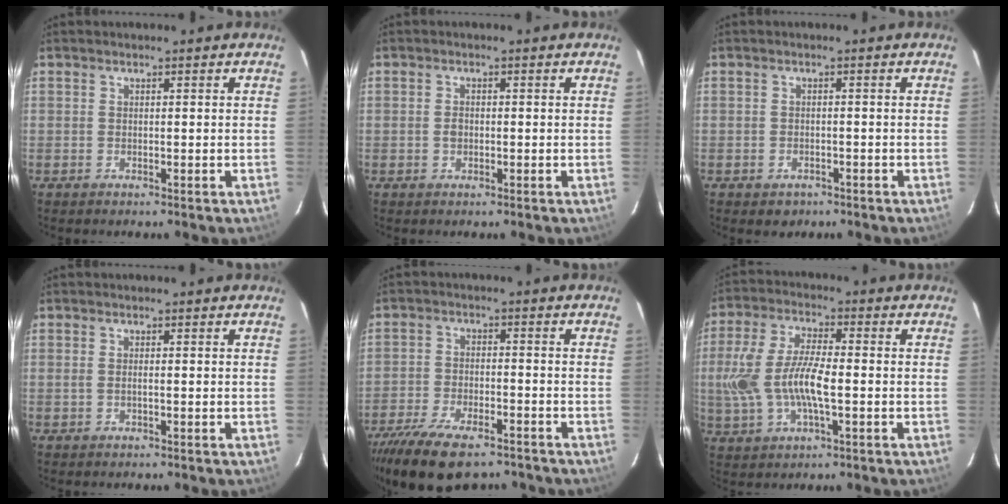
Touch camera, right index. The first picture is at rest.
{"total": 1.4, "force": [-0.3, 1.1, 0.8], "torque": [-0.015, 0.003, -0.006]}
{"total": 2.7, "force": [-1.6, 2.1, 0.7], "torque": [-0.019, 0.000, -0.017]}
{"total": 0.8, "force": [-0.2, 0.2, 0.7], "torque": [-0.015, 0.001, -0.005]}
{"total": 15.6, "force": [-11.8, 5.7, 8.4], "torque": [-0.180, -0.032, -0.197]}
{"total": 12.3, "force": [-1.4, 4.8, 11.3], "torque": [-0.243, 0.004, -0.024]}